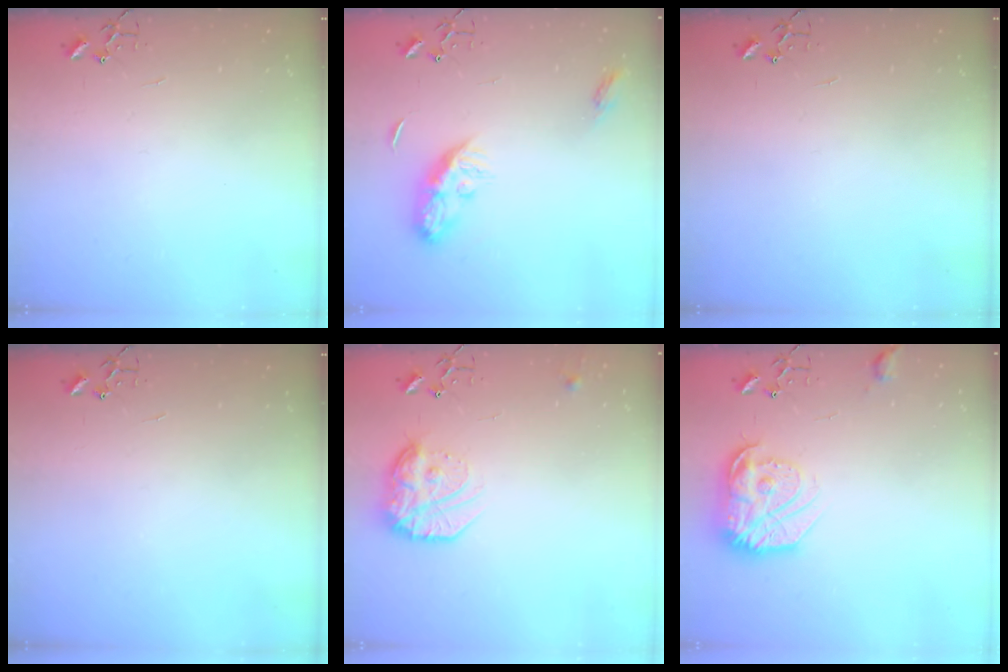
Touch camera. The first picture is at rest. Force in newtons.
{"total": 9.3, "press": 9.3, "slide": 0.3}
{"total": 0.0}
{"total": 0.0}
{"total": 16.9, "press": 16.8, "slide": 1.4}
{"total": 17.9, "press": 17.9, "slide": 1.2}